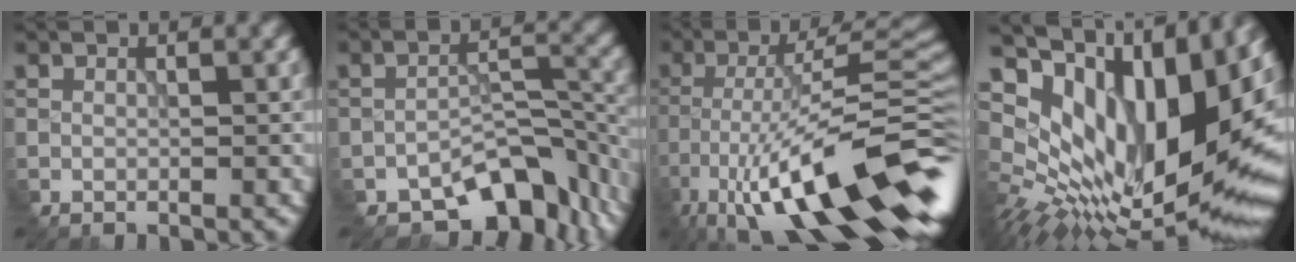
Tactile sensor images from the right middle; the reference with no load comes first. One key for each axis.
{"total": 7.6, "fx": -5.5, "fy": 3.6, "fz": 3.8, "tx": -0.038, "ty": -0.010, "tz": -0.086}
{"total": 16.3, "fx": -8.1, "fy": 4.0, "fz": 13.5, "tx": -0.225, "ty": 0.015, "tz": -0.144}
{"total": 18.3, "fx": 4.1, "fy": 9.5, "fz": 15.1, "tx": -0.267, "ty": -0.001, "tz": 0.083}